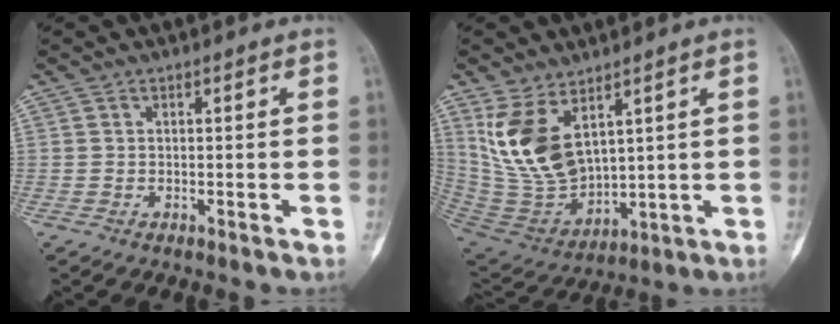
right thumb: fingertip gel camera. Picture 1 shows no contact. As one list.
[{"total": 14.1, "force": [6.1, 7.7, 10.1], "torque": [-0.179, -0.034, 0.147]}]